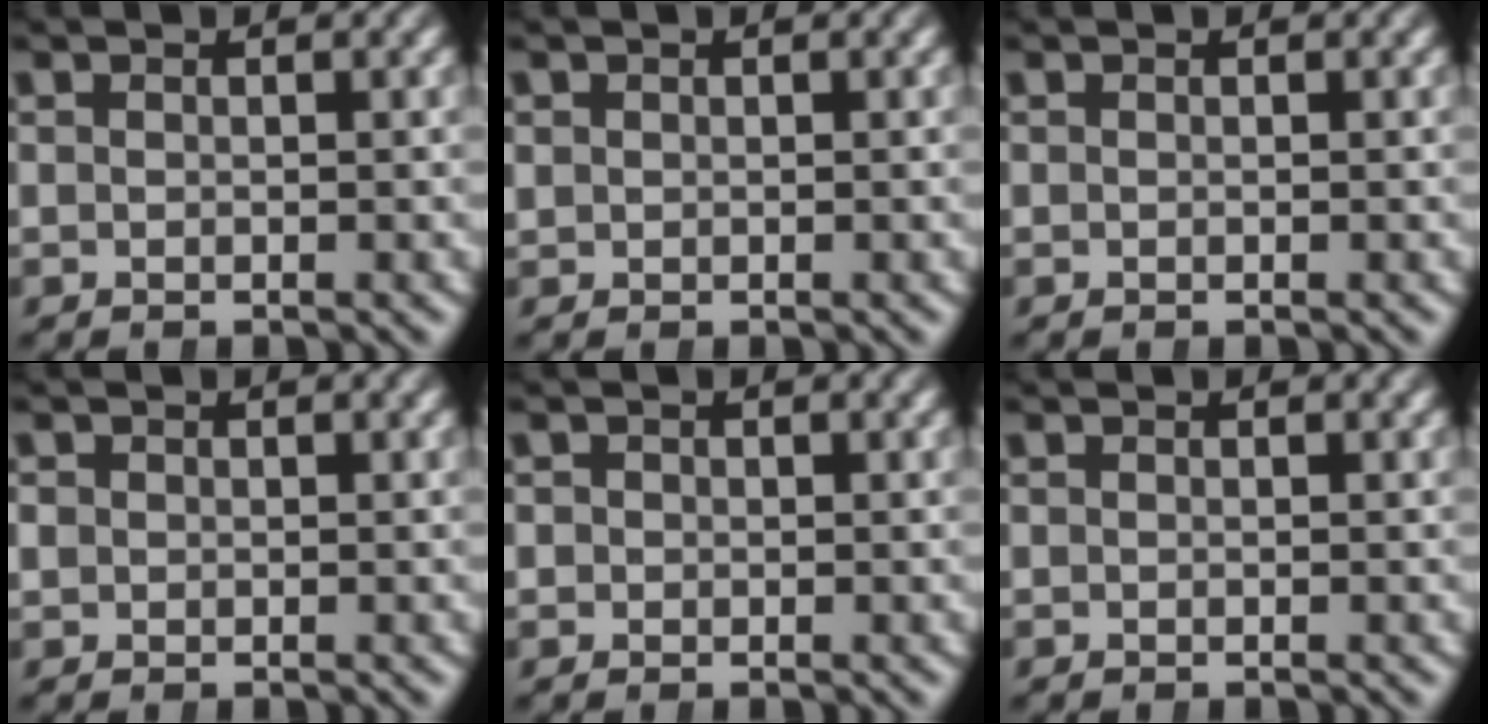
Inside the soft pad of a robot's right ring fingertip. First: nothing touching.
{"total": 0.9, "force": [0.3, 0.9, 0.1], "torque": [-0.003, -0.002, 0.010]}
{"total": 0.0}
{"total": 1.2, "force": [0.0, 1.1, 0.2], "torque": [-0.007, -0.004, 0.002]}
{"total": 1.3, "force": [-0.1, 1.3, 0.2], "torque": [-0.010, -0.005, -0.001]}
{"total": 0.6, "force": [-0.2, 0.6, -0.1], "torque": [-0.002, -0.002, -0.006]}